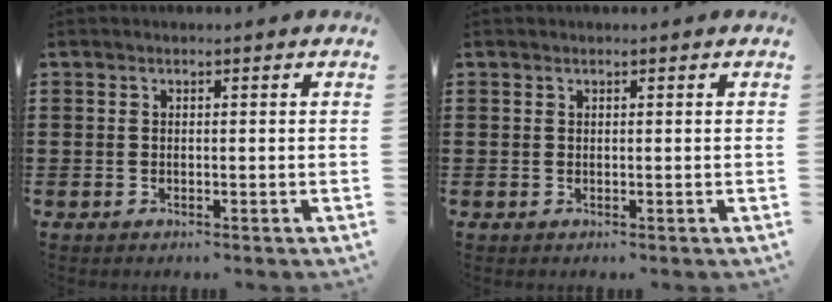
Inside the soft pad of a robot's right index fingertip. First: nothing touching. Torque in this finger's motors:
{"motor_torque": [0.44, 0.56, 0.02, 0.01]}